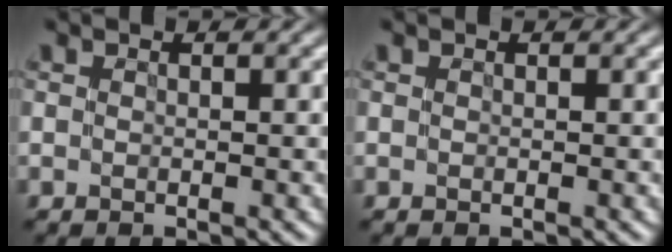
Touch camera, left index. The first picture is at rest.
{"total": 0.0}